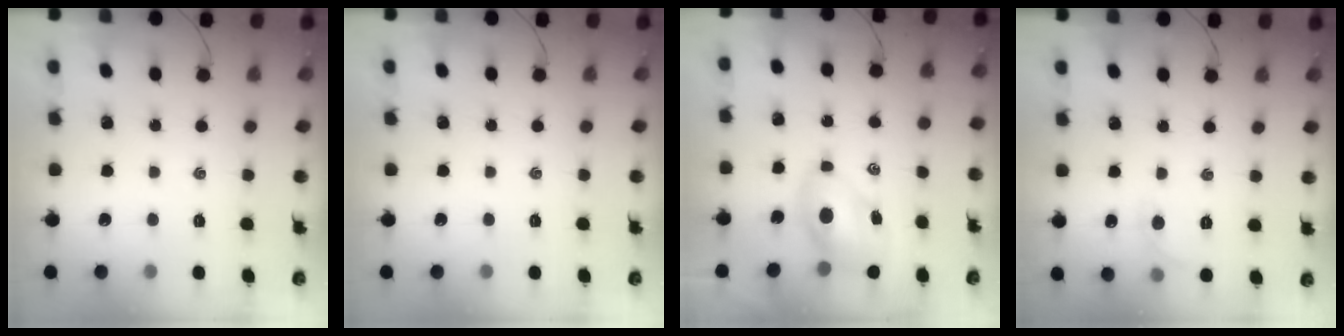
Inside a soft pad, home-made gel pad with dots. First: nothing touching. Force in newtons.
{"total": 0.0}
{"total": 7.5, "press": 7.3, "slide": 2.0}
{"total": 5.5, "press": 5.2, "slide": 1.8}